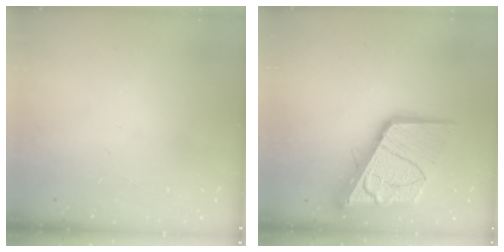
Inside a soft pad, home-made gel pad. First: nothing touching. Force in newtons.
{"total": 25.4, "press": 25.2, "slide": 3.1}